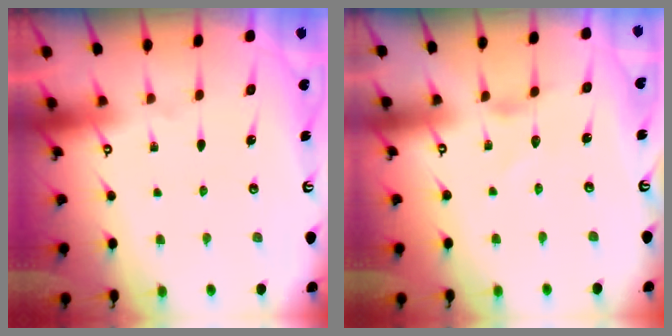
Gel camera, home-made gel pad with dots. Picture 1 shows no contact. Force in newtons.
{"total": 0.0}